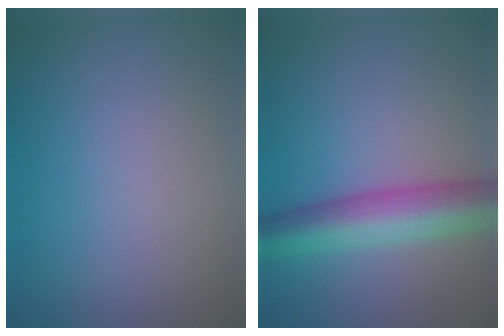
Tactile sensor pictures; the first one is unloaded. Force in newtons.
{"total": 7.0, "press": 7.0, "slide": 0.2}